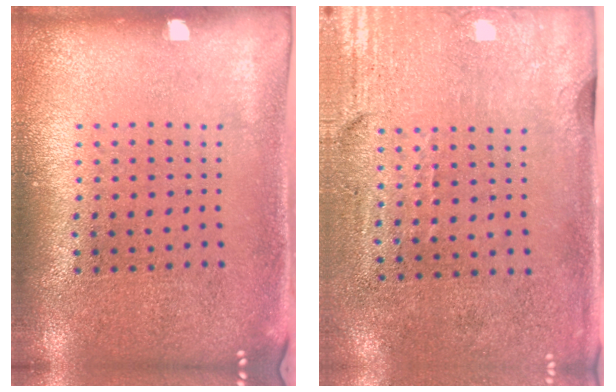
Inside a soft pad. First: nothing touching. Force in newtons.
{"total": 3.0, "press": 2.5, "slide": 1.6}